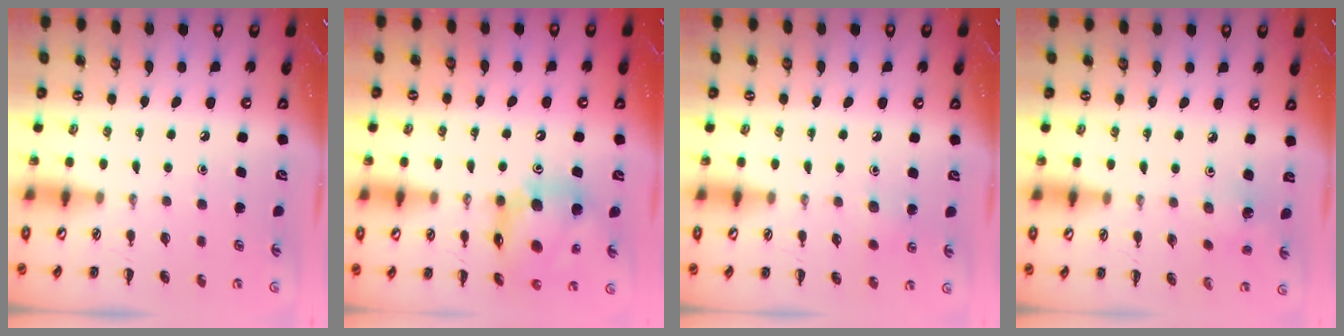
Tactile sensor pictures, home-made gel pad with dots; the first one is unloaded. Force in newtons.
{"total": 13.5, "press": 12.9, "slide": 4.1}
{"total": 5.2, "press": 5.0, "slide": 1.4}
{"total": 1.6, "press": 1.5, "slide": 0.5}